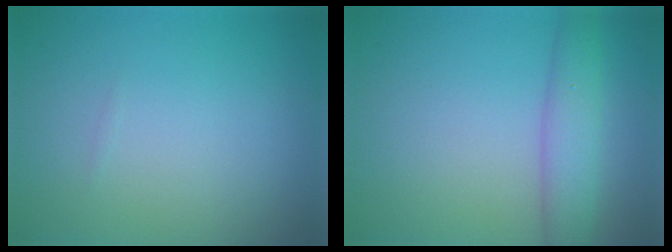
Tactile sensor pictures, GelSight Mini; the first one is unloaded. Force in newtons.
{"total": 3.7, "press": 3.7, "slide": 0.1}